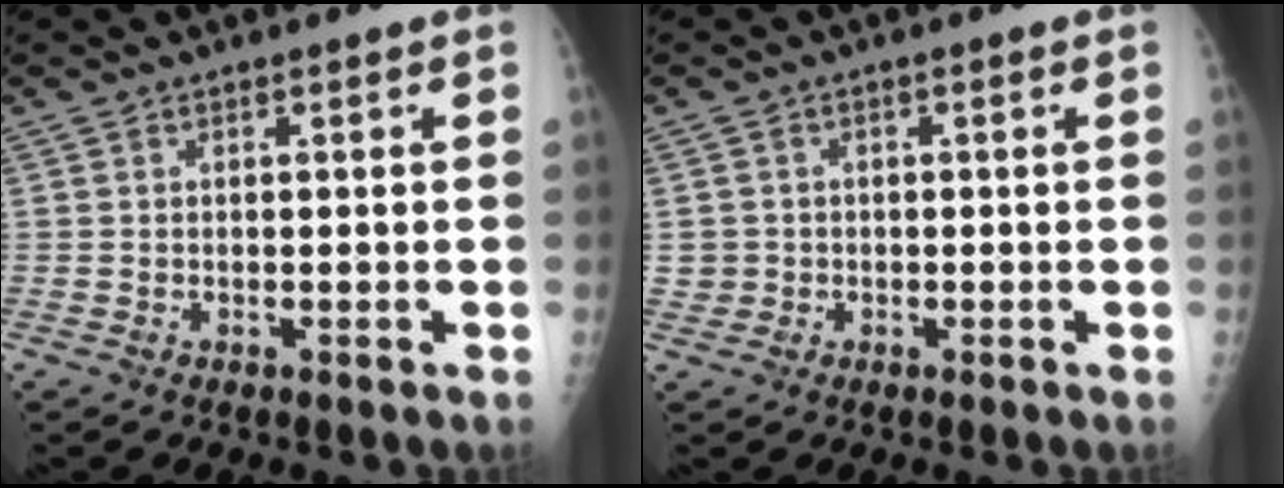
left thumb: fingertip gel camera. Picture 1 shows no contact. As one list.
[{"total": 2.2, "force": [-0.4, 2.2, -0.1], "torque": [0.013, 0.006, -0.005]}]